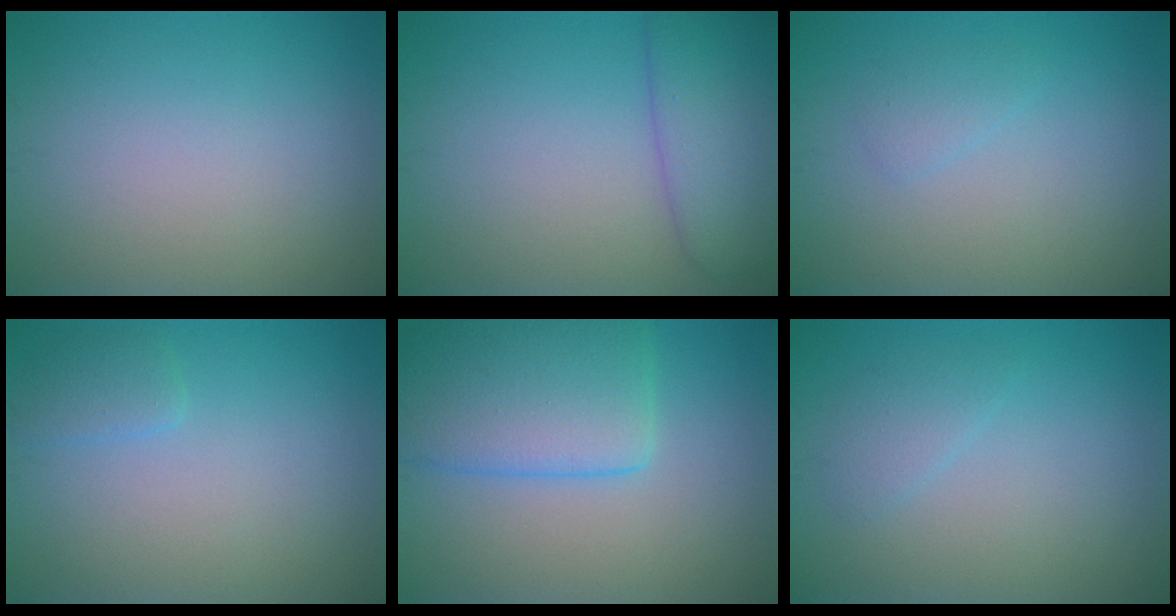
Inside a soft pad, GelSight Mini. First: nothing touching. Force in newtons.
{"total": 4.8, "press": 4.8, "slide": 0.2}
{"total": 1.1, "press": 1.1, "slide": 0.1}
{"total": 1.4, "press": 1.4, "slide": 0.1}
{"total": 6.4, "press": 6.4, "slide": 0.3}
{"total": 1.3, "press": 1.3, "slide": 0.1}